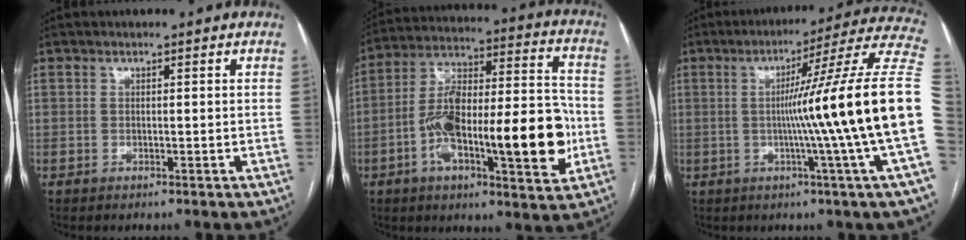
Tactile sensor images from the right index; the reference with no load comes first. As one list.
[{"total": 22.5, "force": [-5.5, 5.3, 21.1], "torque": [-0.323, 0.021, -0.081]}, {"total": 21.7, "force": [-1.8, -3.5, 21.3], "torque": [-0.228, 0.008, -0.045]}]